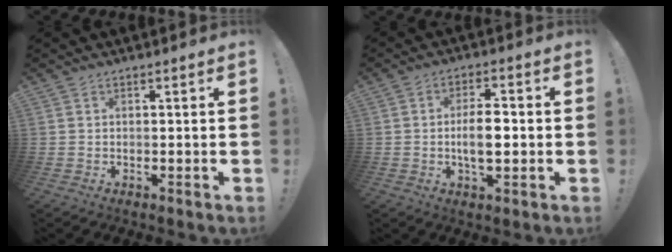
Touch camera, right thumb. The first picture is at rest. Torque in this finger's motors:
{"motor_torque": [1.01, 1.52, 0.83, -0.71, 0.02]}